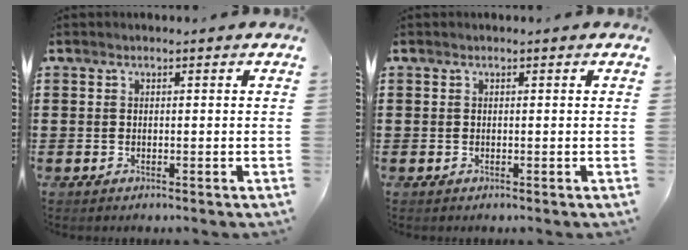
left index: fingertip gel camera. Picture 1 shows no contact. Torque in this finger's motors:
{"motor_torque": [0.10, 0.10, 0.00, 0.00]}